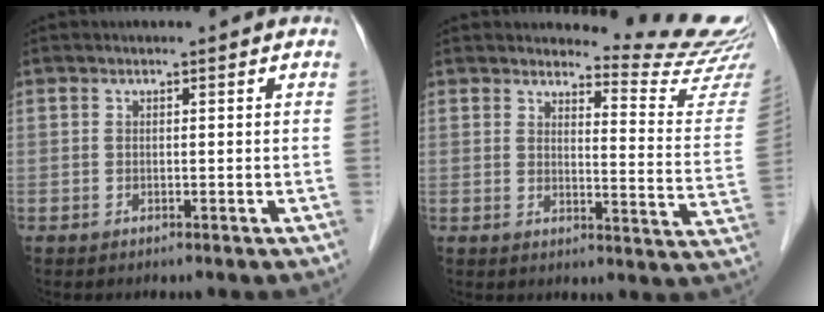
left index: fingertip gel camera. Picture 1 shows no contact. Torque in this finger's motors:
{"motor_torque": [0.94, -1.20, 0.25, 0.00]}